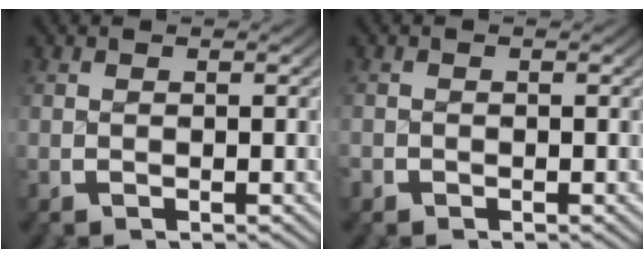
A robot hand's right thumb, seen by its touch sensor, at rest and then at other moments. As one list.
[{"total": 0.9, "force": [-0.5, 0.3, -0.7], "torque": [0.014, -0.004, -0.010]}]